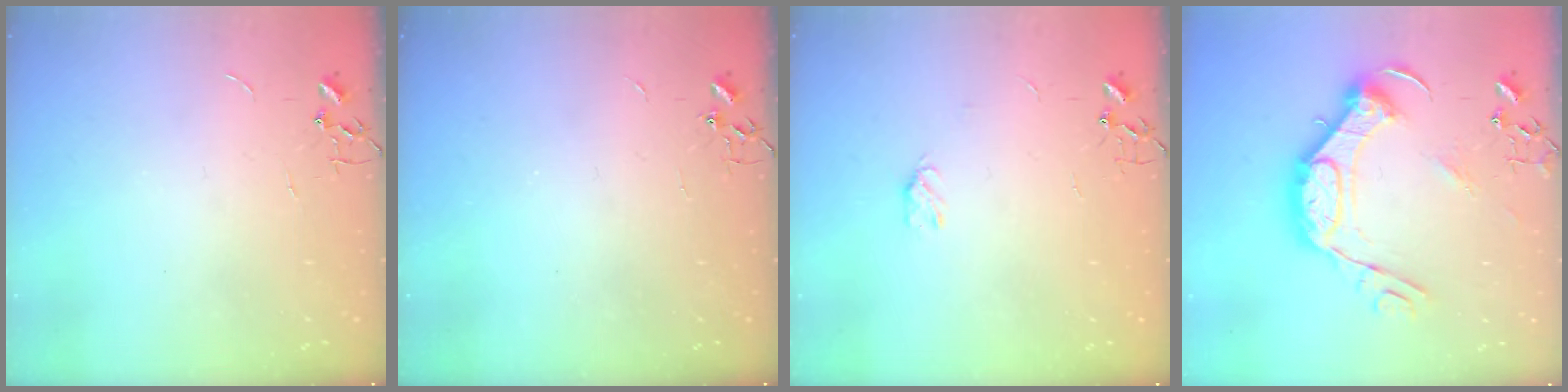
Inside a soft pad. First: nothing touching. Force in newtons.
{"total": 2.1, "press": 2.1, "slide": 0.4}
{"total": 2.5, "press": 2.5, "slide": 0.5}
{"total": 18.6, "press": 18.6, "slide": 1.3}